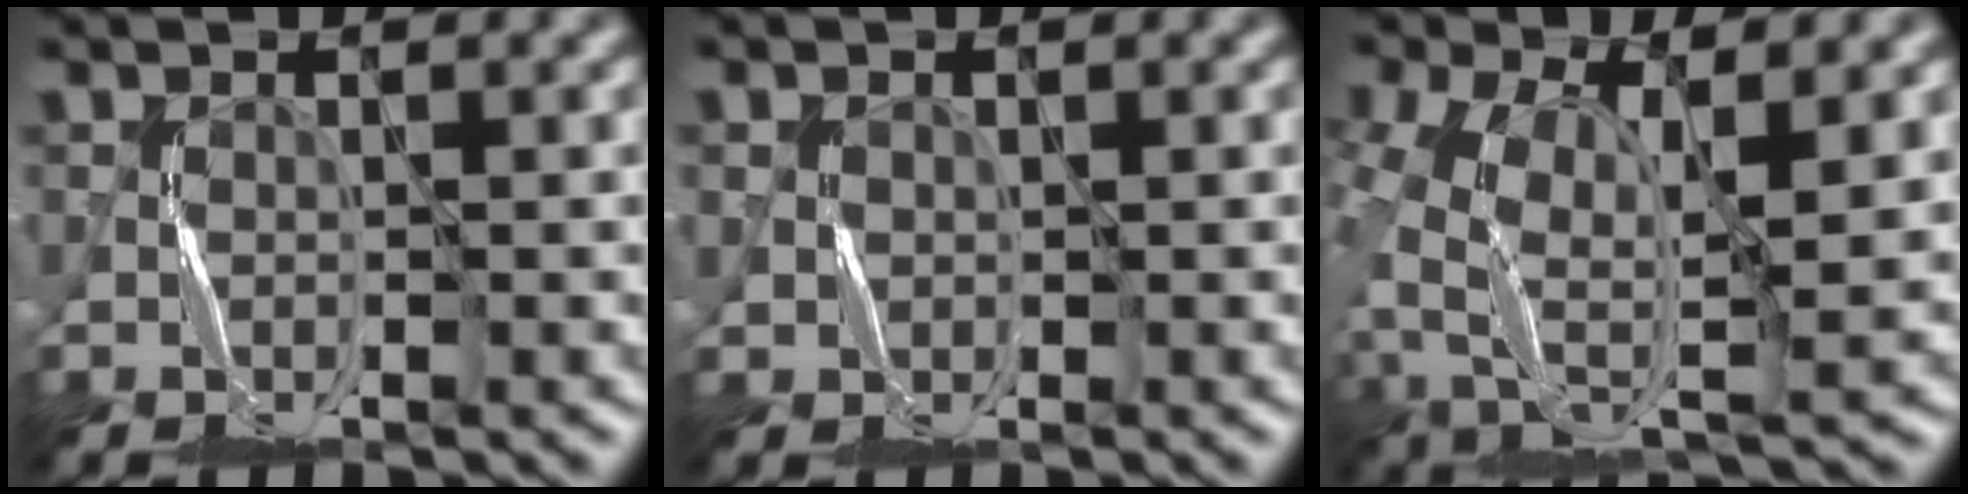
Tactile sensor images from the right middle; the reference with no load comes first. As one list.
[{"total": 1.0, "force": [0.2, 1.0, 0.0], "torque": [-0.003, -0.003, 0.007]}, {"total": 9.7, "force": [-0.8, 5.6, 7.8], "torque": [-0.182, -0.023, -0.014]}]